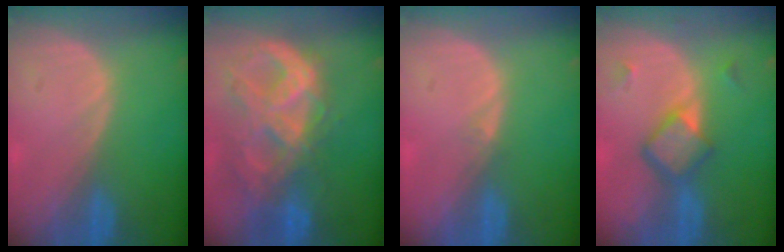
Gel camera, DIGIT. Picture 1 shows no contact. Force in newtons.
{"total": 10.9, "press": 9.2, "slide": 5.7}
{"total": 0.6, "press": 0.5, "slide": 0.4}
{"total": 5.9, "press": 5.1, "slide": 2.9}